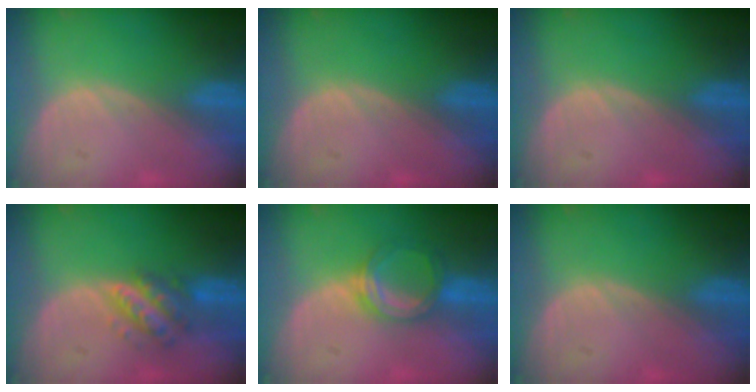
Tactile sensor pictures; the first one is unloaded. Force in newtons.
{"total": 0.0}
{"total": 0.0}
{"total": 5.7, "press": 5.3, "slide": 2.3}
{"total": 5.2, "press": 4.9, "slide": 1.5}
{"total": 0.0}